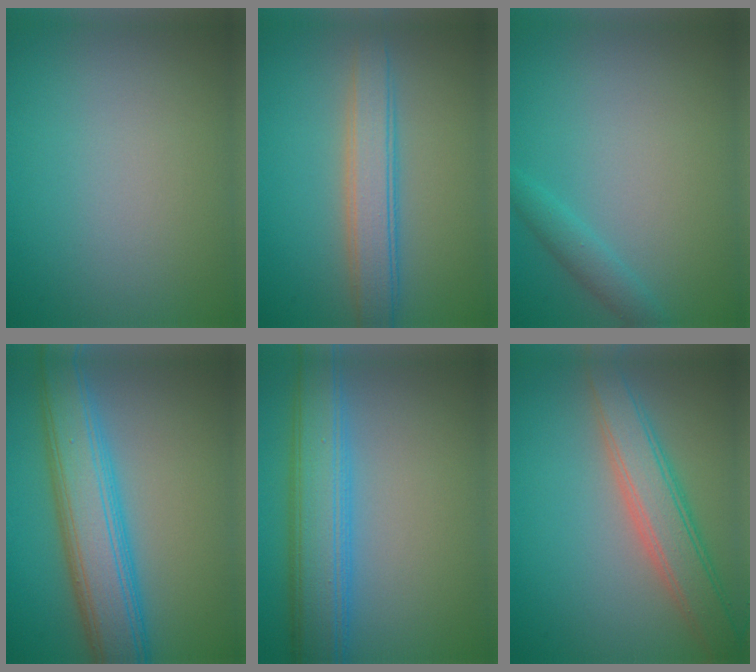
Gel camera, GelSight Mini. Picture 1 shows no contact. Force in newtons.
{"total": 4.0, "press": 4.0, "slide": 0.1}
{"total": 1.5, "press": 1.5, "slide": 0.1}
{"total": 7.7, "press": 7.7, "slide": 0.2}
{"total": 6.5, "press": 6.5, "slide": 0.1}
{"total": 4.9, "press": 4.9, "slide": 0.3}